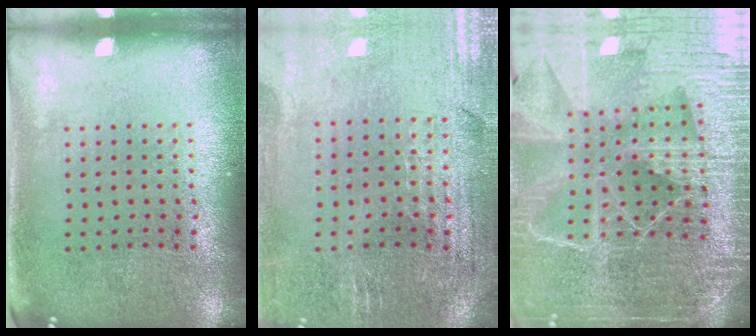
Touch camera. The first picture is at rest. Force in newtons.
{"total": 1.1, "press": 1.1, "slide": 0.3}
{"total": 5.9, "press": 5.2, "slide": 2.9}